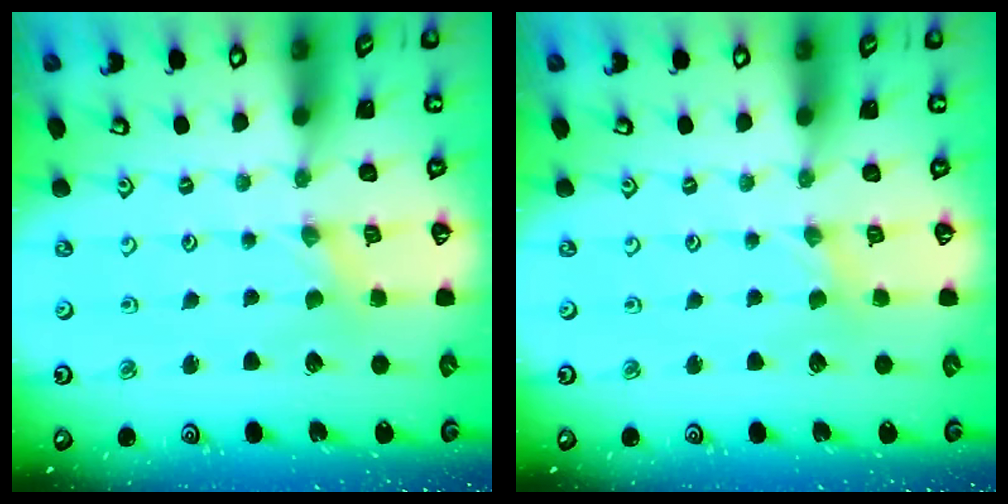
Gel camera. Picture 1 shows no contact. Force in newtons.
{"total": 1.1, "press": 1.1, "slide": 0.4}